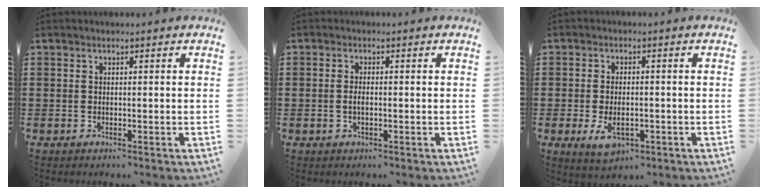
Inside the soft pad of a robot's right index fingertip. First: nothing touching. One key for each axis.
{"total": 1.5, "fx": -0.5, "fy": 0.4, "fz": 1.4, "tx": -0.024, "ty": -0.003, "tz": -0.010}
{"total": 4.1, "fx": -1.5, "fy": 2.3, "fz": 3.1, "tx": -0.068, "ty": -0.002, "tz": -0.030}